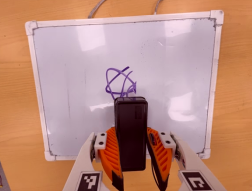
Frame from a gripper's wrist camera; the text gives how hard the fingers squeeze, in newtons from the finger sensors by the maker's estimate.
{"total": 5.9, "left": 4.8, "right": 6.9}